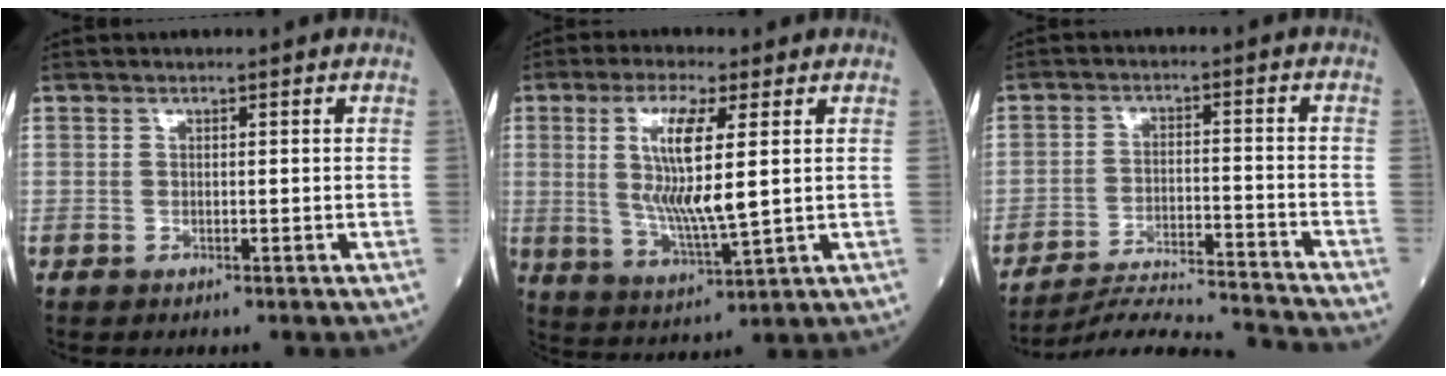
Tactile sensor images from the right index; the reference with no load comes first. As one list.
[{"total": 10.2, "force": [1.9, 1.1, 10.0], "torque": [-0.205, -0.013, 0.037]}, {"total": 14.6, "force": [-14.3, -1.5, 2.6], "torque": [-0.035, -0.007, -0.219]}]